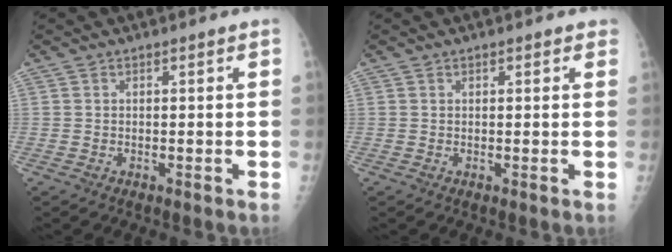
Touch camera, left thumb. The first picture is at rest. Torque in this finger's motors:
{"motor_torque": [-0.18, -0.02, -0.08, -0.08, 0.04]}